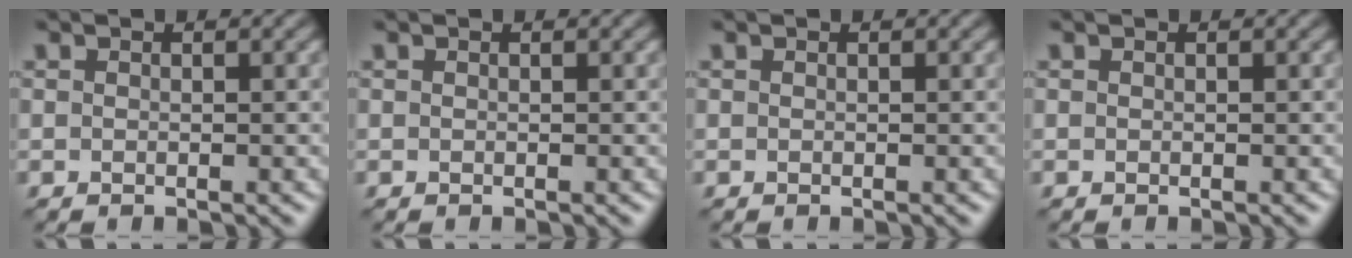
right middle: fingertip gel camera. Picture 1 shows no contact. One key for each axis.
{"total": 0.0}
{"total": 0.0}
{"total": 0.0}